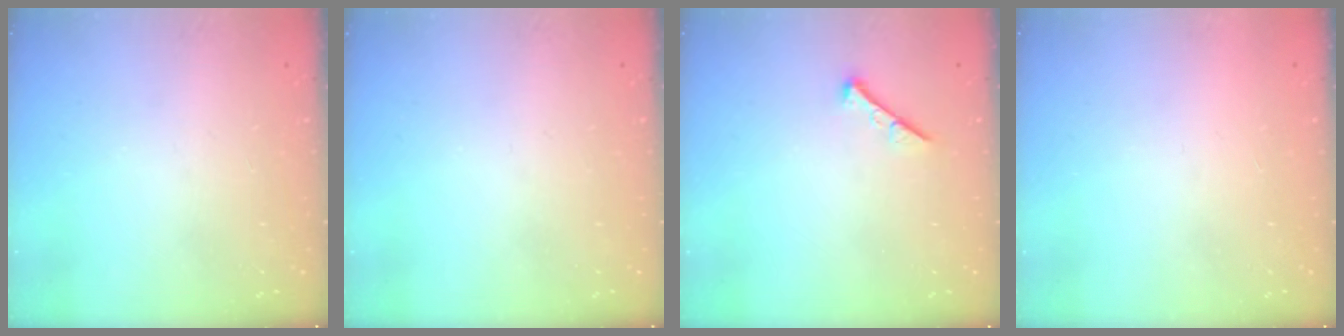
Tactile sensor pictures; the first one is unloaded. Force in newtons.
{"total": 0.0}
{"total": 0.0}
{"total": 1.5, "press": 1.5, "slide": 0.1}